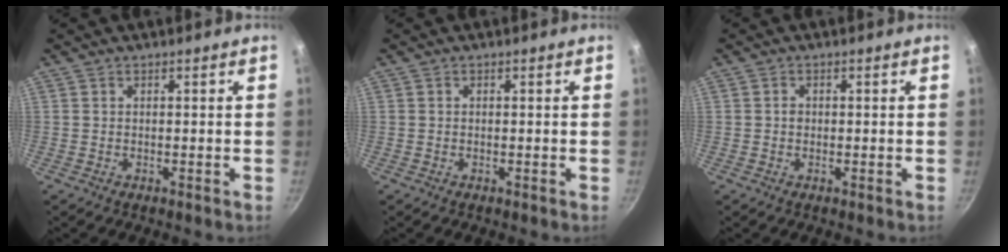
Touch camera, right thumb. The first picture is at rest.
{"total": 0.0}
{"total": 1.0, "force": [0.0, 0.9, 0.5], "torque": [-0.007, 0.005, -0.001]}